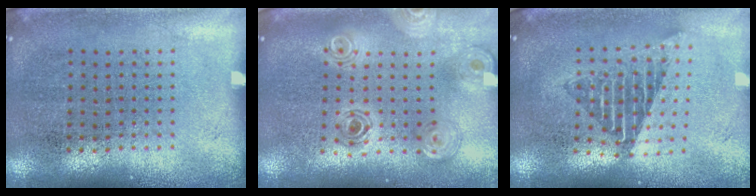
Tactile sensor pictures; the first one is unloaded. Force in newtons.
{"total": 1.3, "press": 1.2, "slide": 0.5}
{"total": 1.6, "press": 1.3, "slide": 0.9}